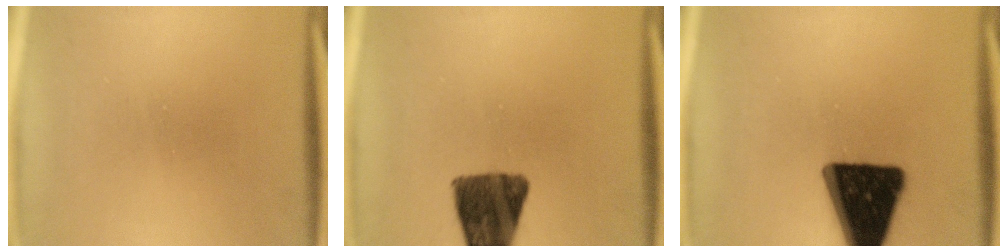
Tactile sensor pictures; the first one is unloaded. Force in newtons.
{"total": 11.8}
{"total": 19.5}